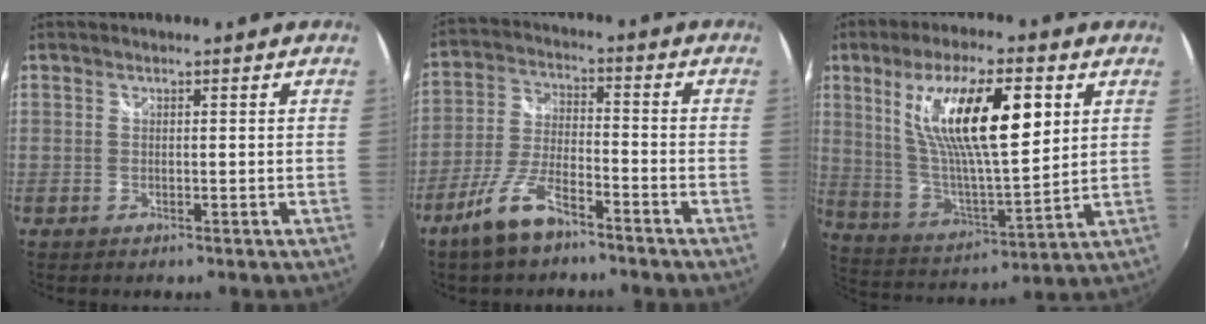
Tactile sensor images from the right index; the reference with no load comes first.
{"total": 9.8, "force": [-6.9, 3.0, 6.2], "torque": [-0.136, -0.004, -0.130]}
{"total": 19.3, "force": [6.9, 5.6, 17.2], "torque": [-0.306, 0.003, 0.131]}